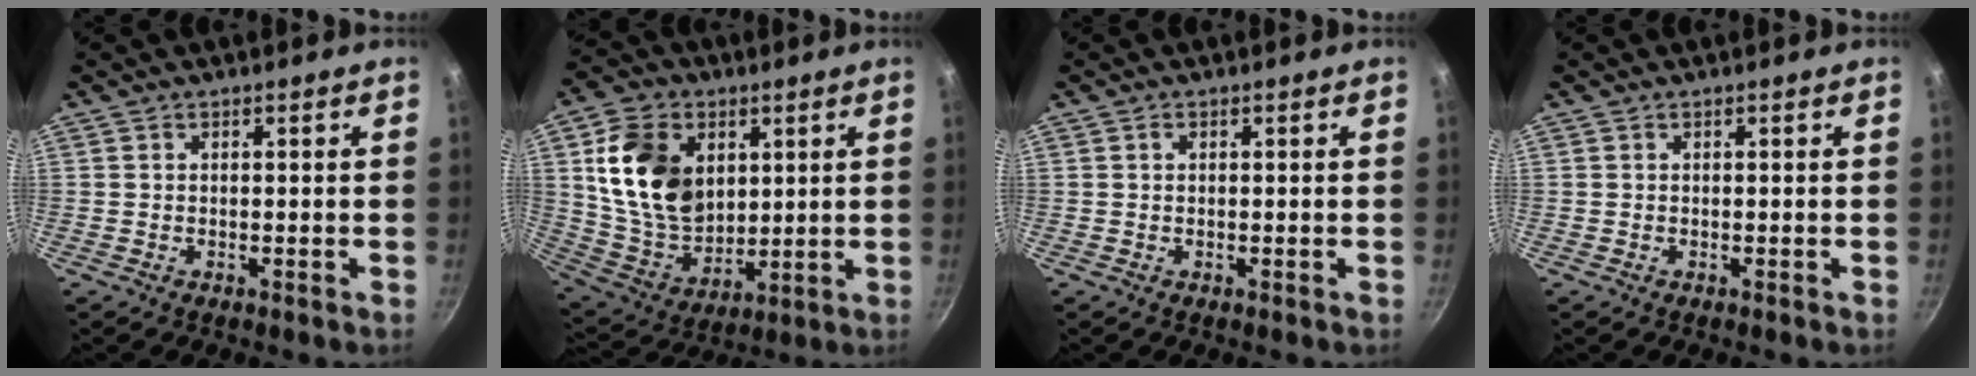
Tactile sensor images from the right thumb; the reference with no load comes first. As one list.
[{"total": 17.8, "force": [4.7, 12.9, 11.3], "torque": [-0.176, -0.016, 0.098]}, {"total": 0.7, "force": [0.2, 0.5, 0.4], "torque": [-0.007, 0.004, 0.004]}, {"total": 0.0}]